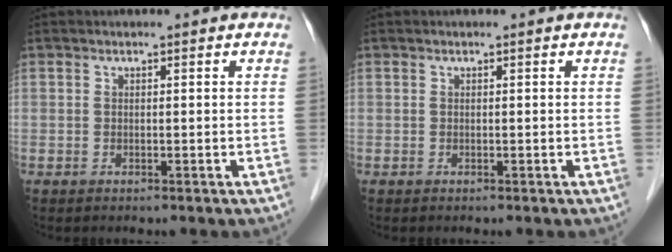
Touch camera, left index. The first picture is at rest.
{"total": 0.0}